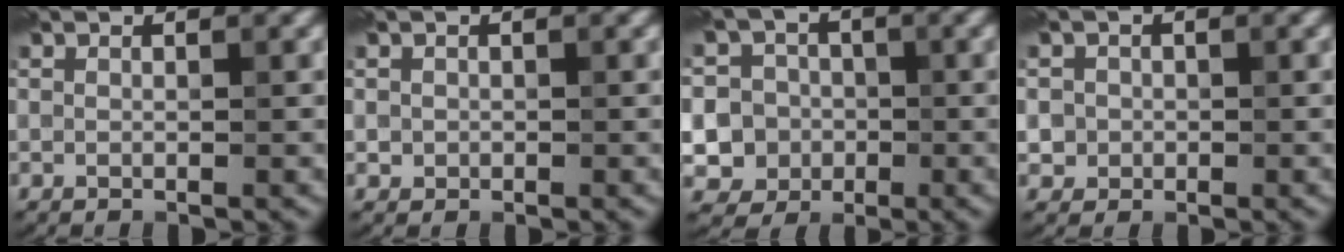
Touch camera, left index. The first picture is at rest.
{"total": 0.8, "force": [0.1, 0.8, 0.1], "torque": [0.006, -0.003, -0.001]}
{"total": 8.5, "force": [-1.3, 8.2, 2.1], "torque": [-0.040, 0.014, -0.052]}
{"total": 1.8, "force": [0.0, 1.8, 0.2], "torque": [0.012, 0.001, -0.003]}